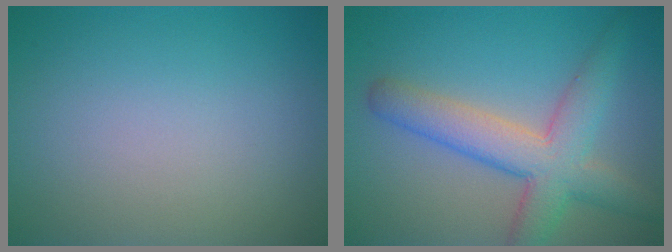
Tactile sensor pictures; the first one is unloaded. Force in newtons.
{"total": 6.2, "press": 6.2, "slide": 0.2}